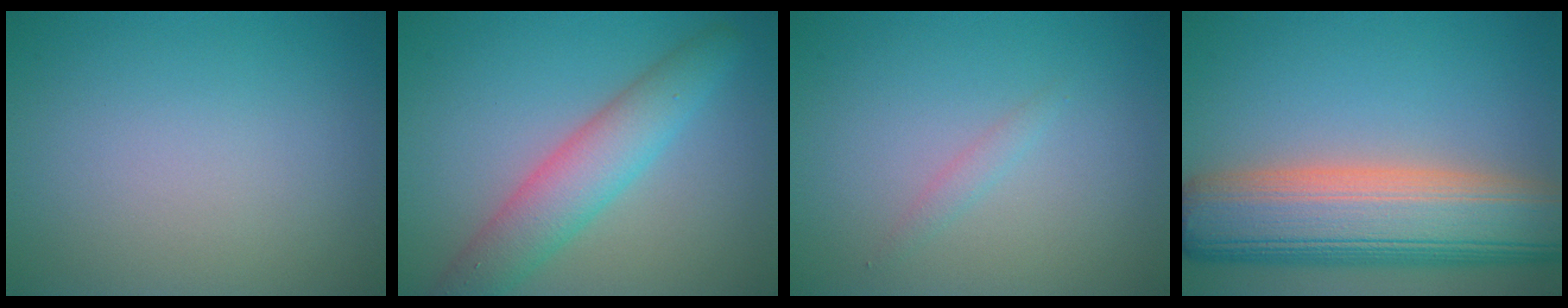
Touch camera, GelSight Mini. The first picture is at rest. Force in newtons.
{"total": 5.1, "press": 5.1, "slide": 0.3}
{"total": 0.9, "press": 0.9, "slide": 0.1}
{"total": 12.4, "press": 12.4, "slide": 0.8}